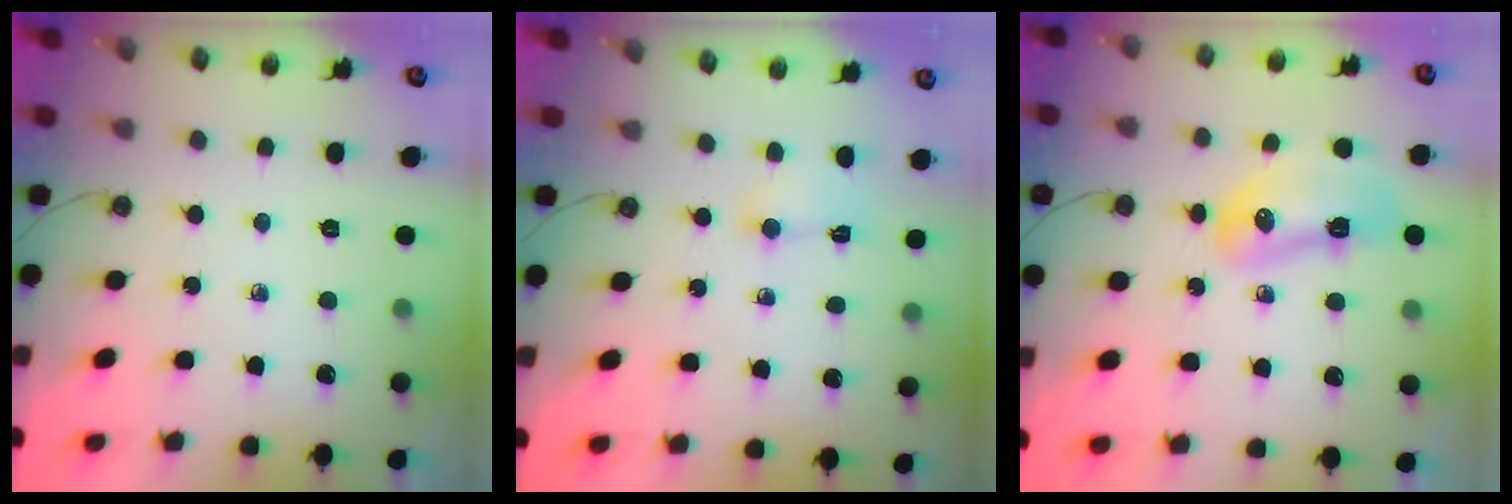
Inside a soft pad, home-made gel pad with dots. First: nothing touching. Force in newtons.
{"total": 2.6, "press": 2.5, "slide": 0.9}
{"total": 11.3, "press": 11.1, "slide": 1.9}